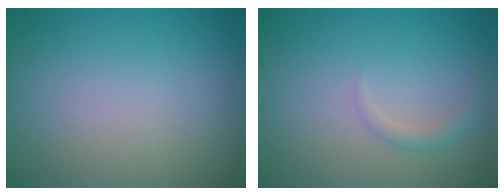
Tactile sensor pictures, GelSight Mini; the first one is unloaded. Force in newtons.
{"total": 1.3, "press": 1.3, "slide": 0.1}